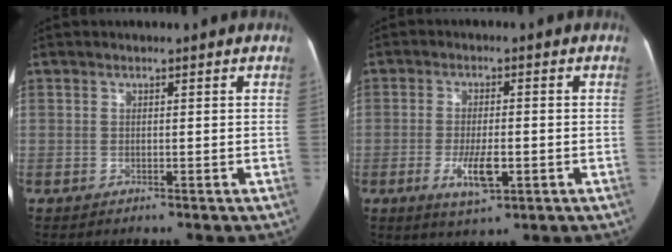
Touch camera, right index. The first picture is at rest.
{"total": 5.8, "force": [-1.9, 1.7, 5.1], "torque": [-0.096, -0.012, -0.031]}